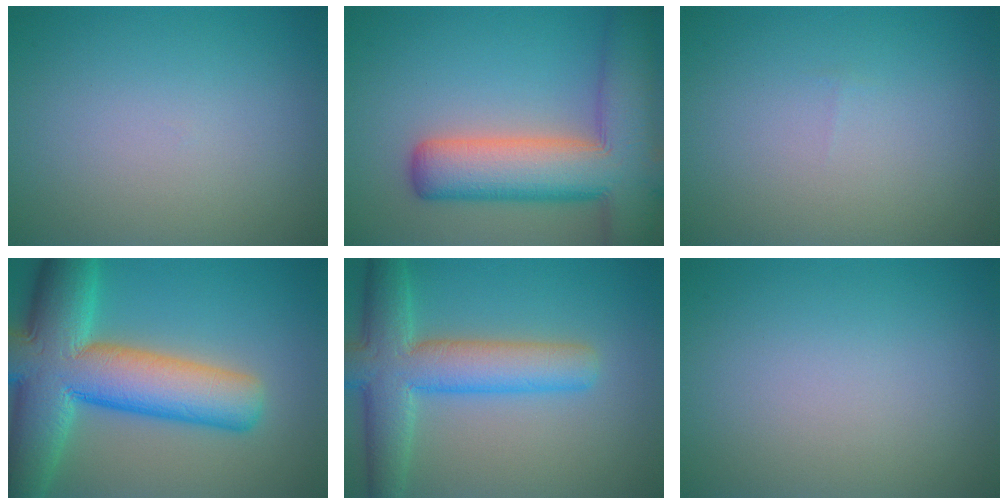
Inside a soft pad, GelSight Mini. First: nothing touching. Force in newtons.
{"total": 11.2, "press": 11.2, "slide": 0.7}
{"total": 0.0}
{"total": 13.5, "press": 13.5, "slide": 0.7}
{"total": 7.6, "press": 7.6, "slide": 0.3}
{"total": 0.0}